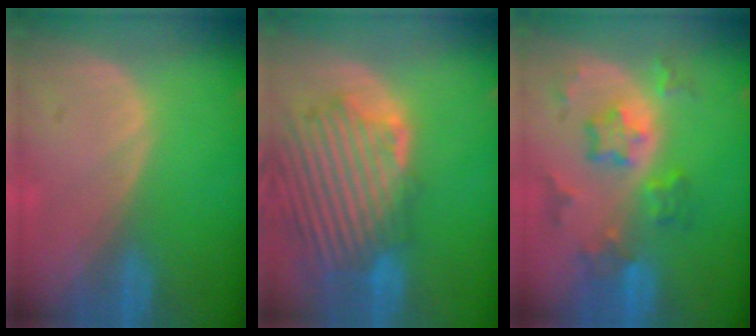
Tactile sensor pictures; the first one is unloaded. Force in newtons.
{"total": 12.9, "press": 11.5, "slide": 6.0}
{"total": 7.8, "press": 6.8, "slide": 3.9}